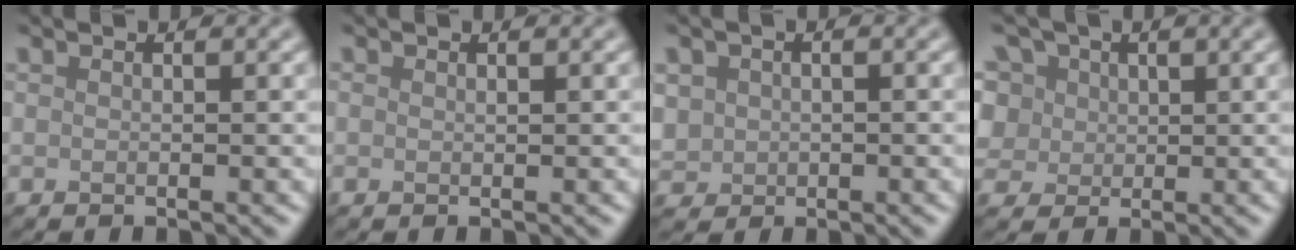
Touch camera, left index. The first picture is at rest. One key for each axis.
{"total": 0.0}
{"total": 2.3, "fx": 0.0, "fy": 2.2, "fz": 0.7, "tx": -0.011, "ty": -0.003, "tz": 0.003}
{"total": 10.1, "fx": 4.2, "fy": 7.6, "fz": 5.2, "tx": -0.103, "ty": 0.039, "tz": 0.046}